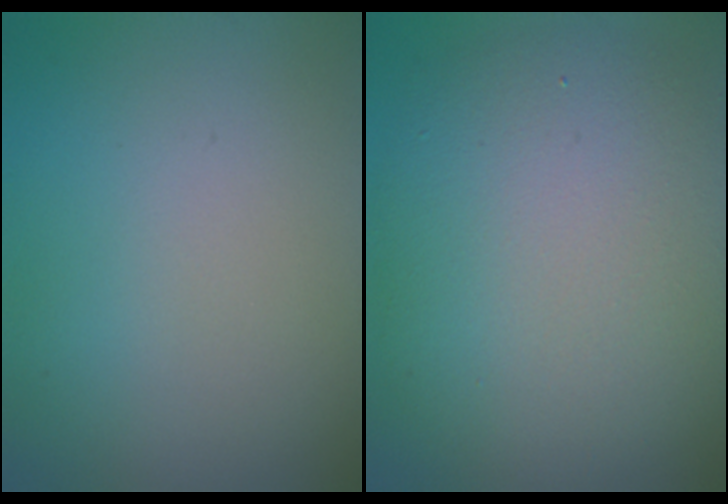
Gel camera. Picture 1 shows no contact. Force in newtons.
{"total": 9.5, "press": 9.5, "slide": 0.4}